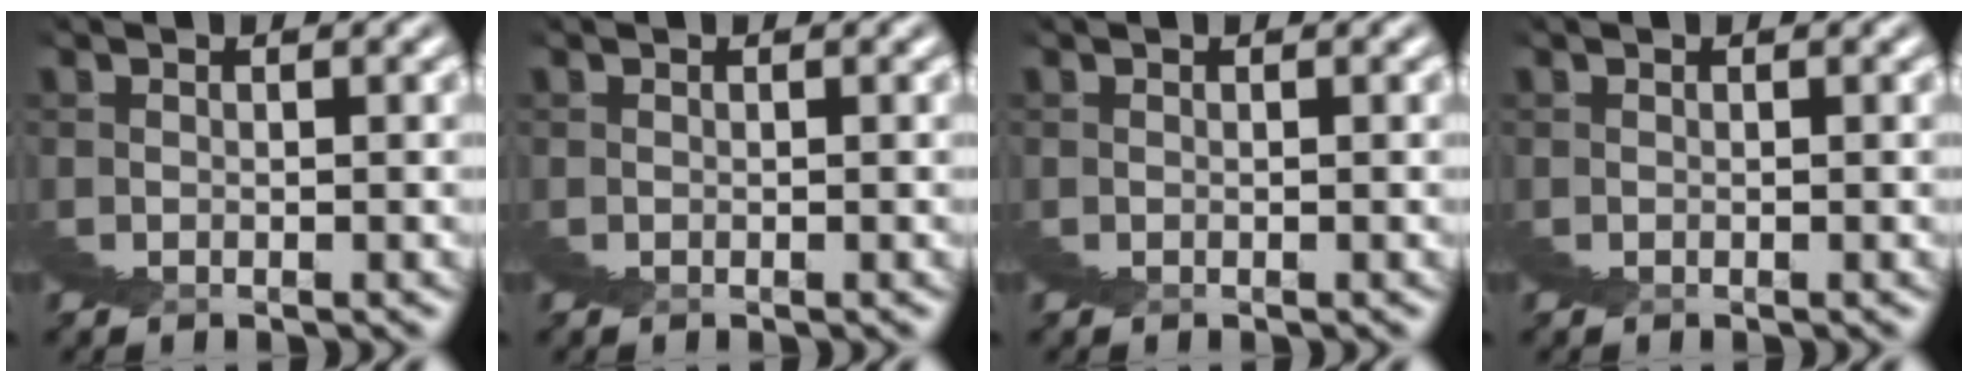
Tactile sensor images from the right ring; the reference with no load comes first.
{"total": 0.0}
{"total": 0.0}
{"total": 0.0}